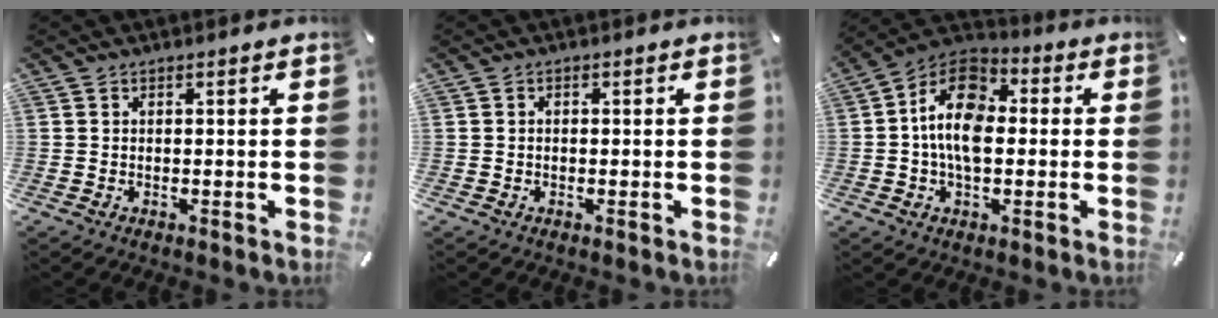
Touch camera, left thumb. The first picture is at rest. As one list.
[{"total": 0.6, "force": [-0.3, 0.4, 0.3], "torque": [-0.006, 0.000, -0.006]}, {"total": 12.8, "force": [-0.3, 8.2, 9.8], "torque": [-0.192, 0.007, -0.008]}]